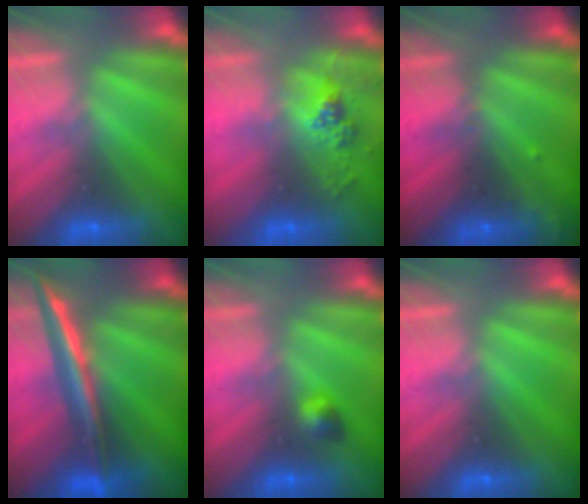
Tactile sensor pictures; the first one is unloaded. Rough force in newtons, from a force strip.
{"total": 2.5}
{"total": 2.9}
{"total": 2.8}
{"total": 2.7}
{"total": 0.0}